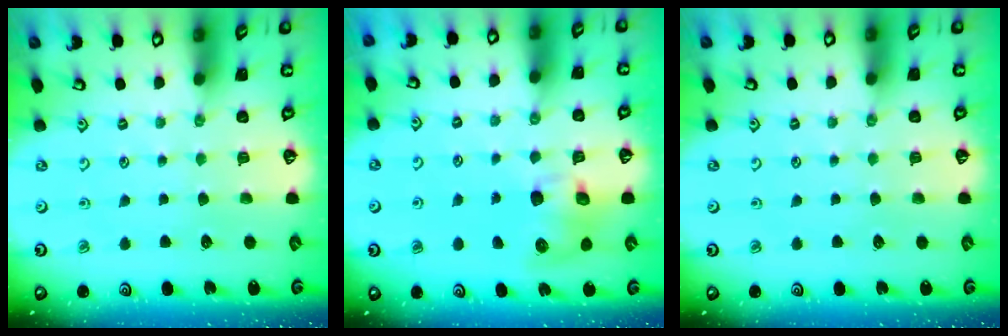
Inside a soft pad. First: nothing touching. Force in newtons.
{"total": 8.9, "press": 8.9, "slide": 1.3}
{"total": 0.0}